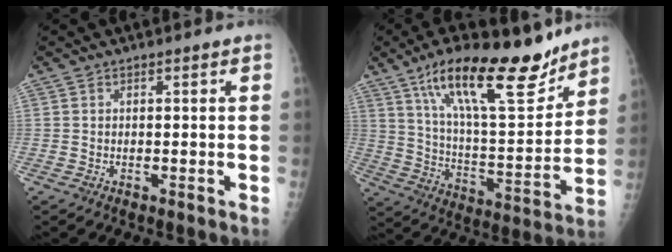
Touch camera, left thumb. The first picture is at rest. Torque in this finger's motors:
{"motor_torque": [0.41, 0.34, 1.43, -1.34, 0.17]}